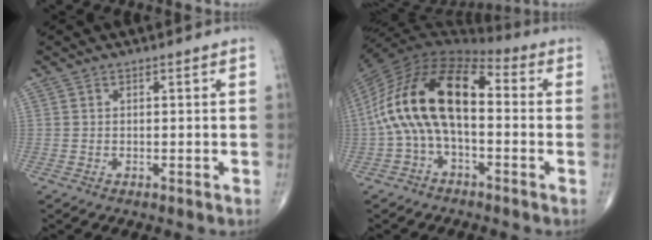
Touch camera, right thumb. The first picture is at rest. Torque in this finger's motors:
{"motor_torque": [1.80, 1.86, 2.43, -0.14, 0.28]}